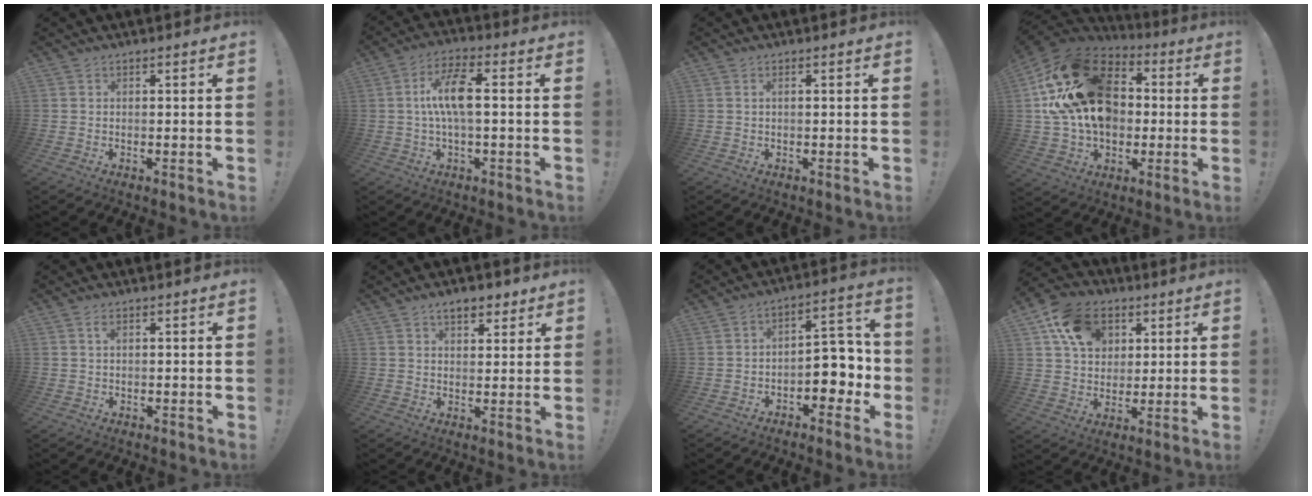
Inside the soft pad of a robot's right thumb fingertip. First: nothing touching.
{"total": 10.8, "force": [0.9, 3.7, 10.1], "torque": [-0.185, 0.005, 0.012]}
{"total": 0.9, "force": [0.3, 0.0, 0.9], "torque": [-0.019, 0.001, 0.005]}
{"total": 26.3, "force": [4.6, 19.1, 17.5], "torque": [-0.310, -0.006, 0.103]}
{"total": 1.3, "force": [0.5, 1.2, 0.3], "torque": [0.008, -0.004, 0.006]}
{"total": 5.9, "force": [4.0, 3.1, 3.1], "torque": [-0.036, -0.013, 0.069]}
{"total": 9.9, "force": [-3.8, 6.5, 6.4], "torque": [-0.057, 0.021, -0.058]}
{"total": 15.5, "force": [6.6, 11.8, 7.6], "torque": [-0.111, -0.019, 0.128]}